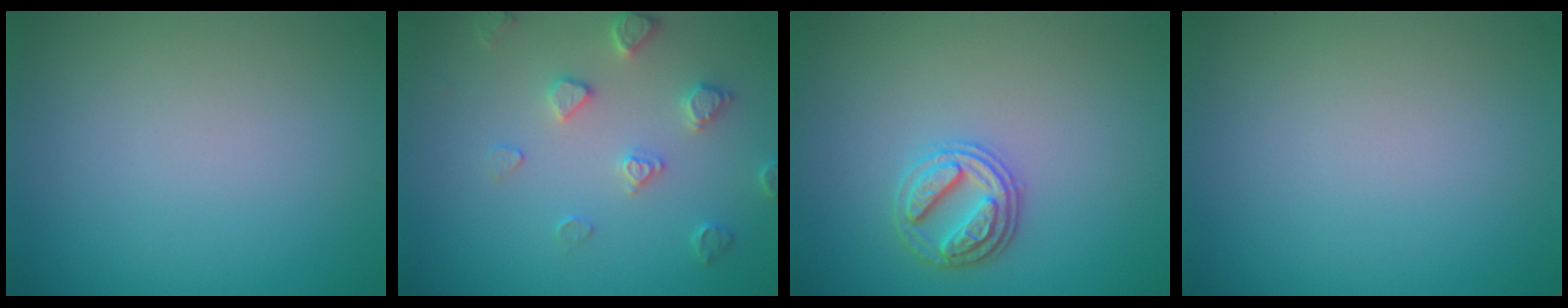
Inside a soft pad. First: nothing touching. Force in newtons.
{"total": 2.9, "press": 2.8, "slide": 0.7}
{"total": 2.9, "press": 2.8, "slide": 0.7}
{"total": 0.0}